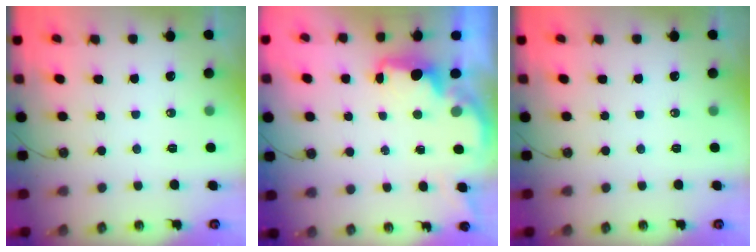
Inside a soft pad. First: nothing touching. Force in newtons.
{"total": 2.1, "press": 2.0, "slide": 0.8}
{"total": 0.0}